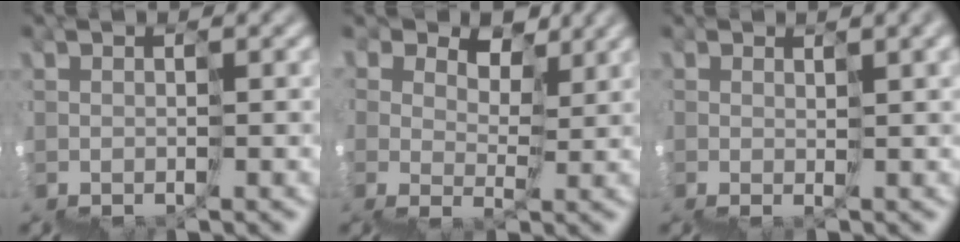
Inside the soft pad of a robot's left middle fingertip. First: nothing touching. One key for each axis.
{"total": 4.4, "fx": 3.5, "fy": 2.7, "fz": 0.5, "tx": 0.007, "ty": 0.018, "tz": 0.069}
{"total": 6.7, "fx": 2.4, "fy": 2.6, "fz": 5.7, "tx": -0.064, "ty": 0.019, "tz": 0.054}